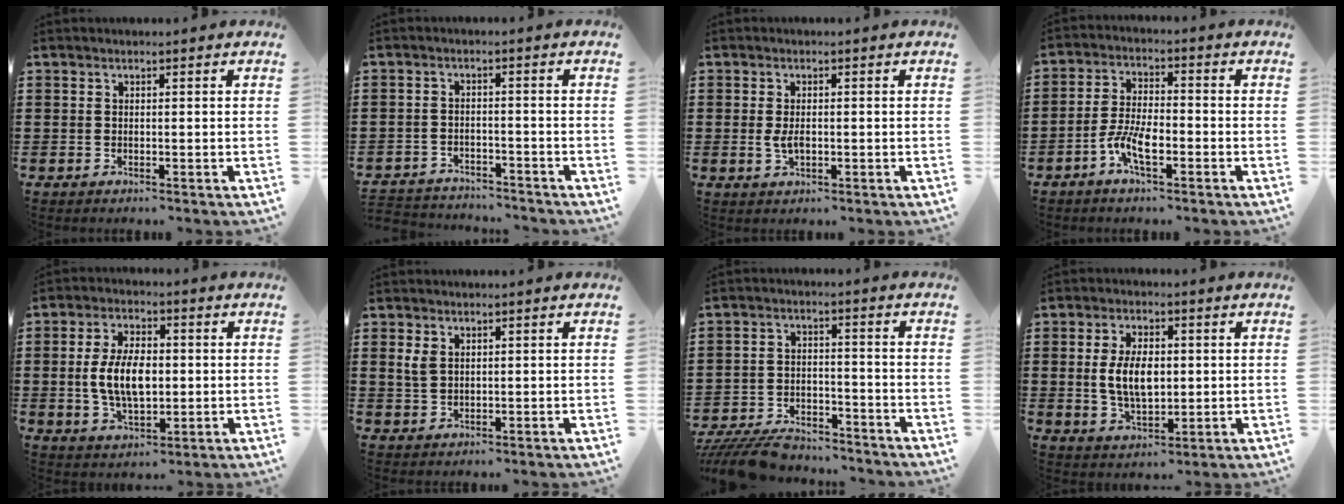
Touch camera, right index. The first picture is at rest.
{"total": 3.0, "force": [-3.0, 0.3, -0.2], "torque": [-0.005, -0.001, -0.064]}
{"total": 2.8, "force": [-0.2, 1.2, 2.5], "torque": [-0.057, -0.004, -0.005]}
{"total": 6.3, "force": [-2.9, 2.0, 5.2], "torque": [-0.126, -0.009, -0.061]}
{"total": 8.3, "force": [-0.1, 4.5, 6.9], "torque": [-0.143, 0.003, -0.007]}
{"total": 2.4, "force": [1.2, 1.4, 1.5], "torque": [-0.034, 0.006, 0.022]}
{"total": 6.9, "force": [-6.5, 1.3, 1.8], "torque": [-0.047, 0.006, -0.128]}
{"total": 7.0, "force": [0.4, 3.8, 5.9], "torque": [-0.122, 0.005, 0.002]}